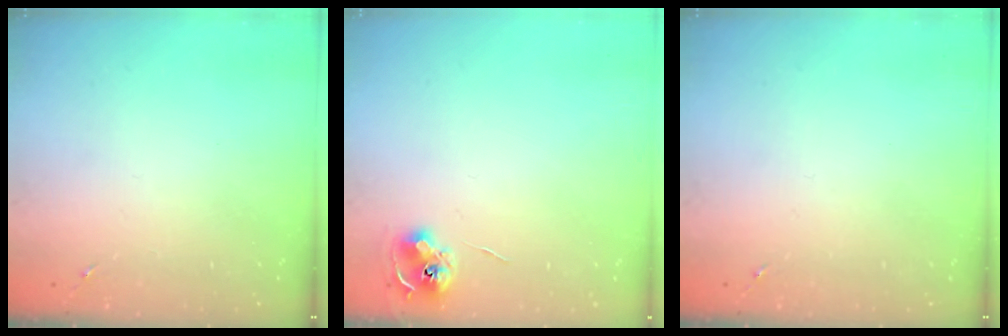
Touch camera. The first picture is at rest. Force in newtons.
{"total": 6.6, "press": 6.6, "slide": 0.3}
{"total": 0.0}